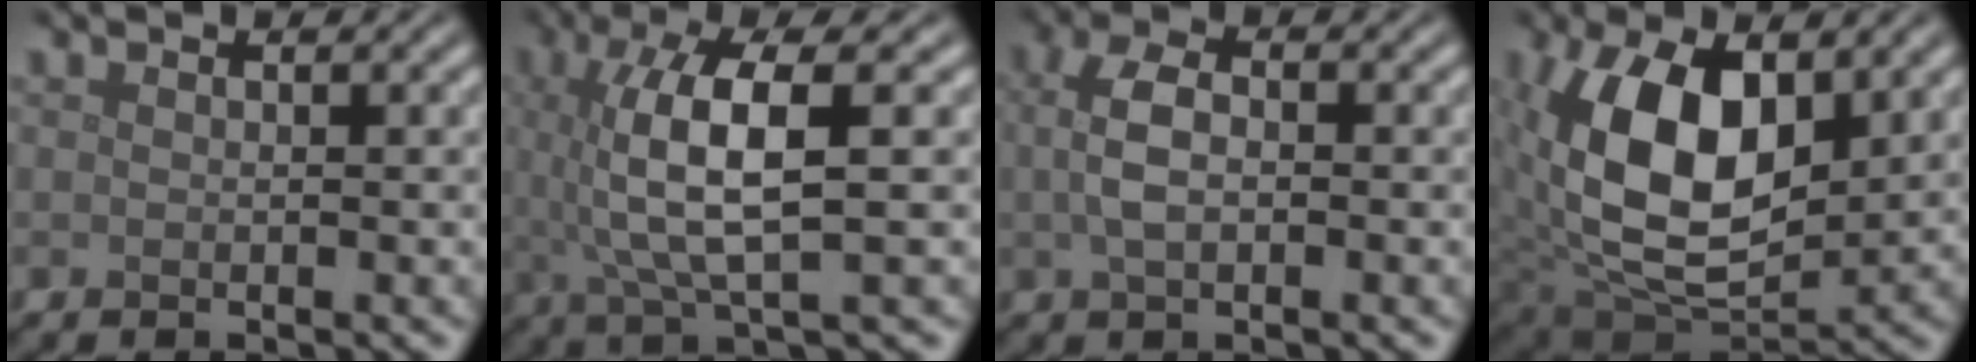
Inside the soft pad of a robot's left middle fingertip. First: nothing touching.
{"total": 7.3, "force": [0.8, 2.1, 6.9], "torque": [-0.142, 0.004, 0.018]}
{"total": 3.6, "force": [0.1, 1.9, 3.0], "torque": [-0.068, 0.003, 0.000]}
{"total": 11.6, "force": [2.4, 6.7, 9.1], "torque": [-0.176, -0.010, 0.046]}